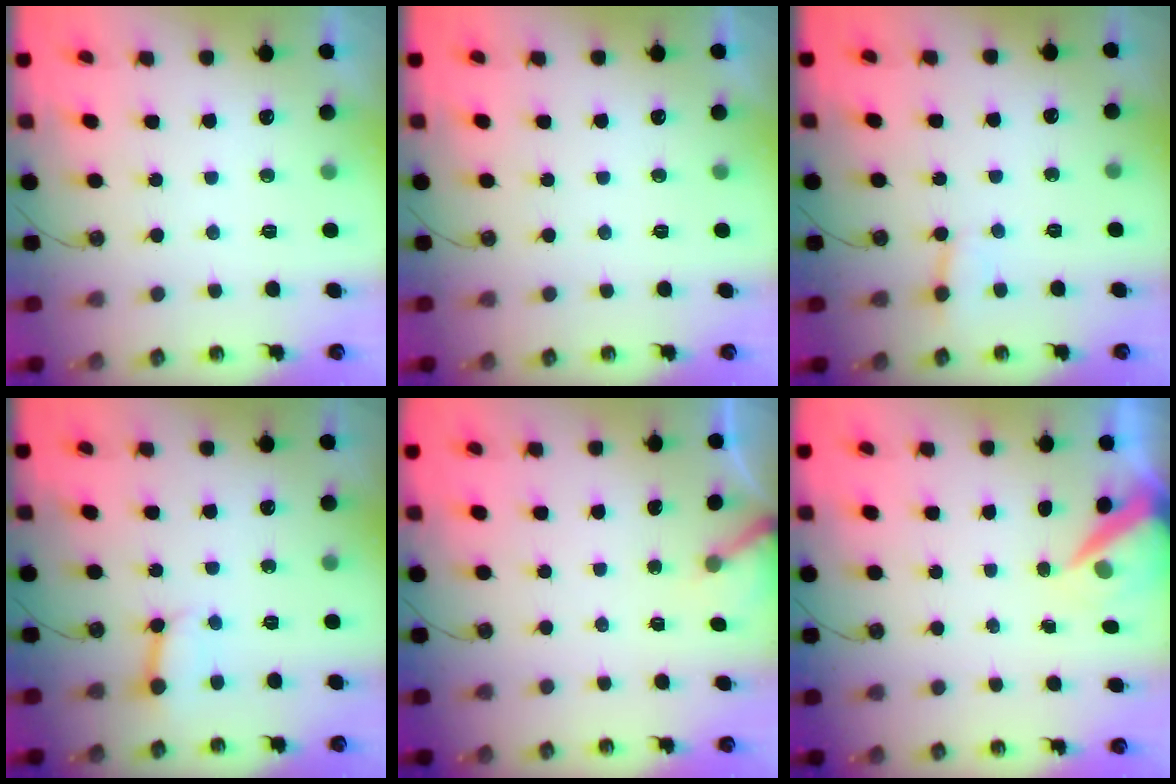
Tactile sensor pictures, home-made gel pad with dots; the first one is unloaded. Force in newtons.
{"total": 0.0}
{"total": 4.1, "press": 4.0, "slide": 0.7}
{"total": 3.6, "press": 3.6, "slide": 0.4}
{"total": 3.3, "press": 3.3, "slide": 0.3}
{"total": 5.9, "press": 5.8, "slide": 0.6}